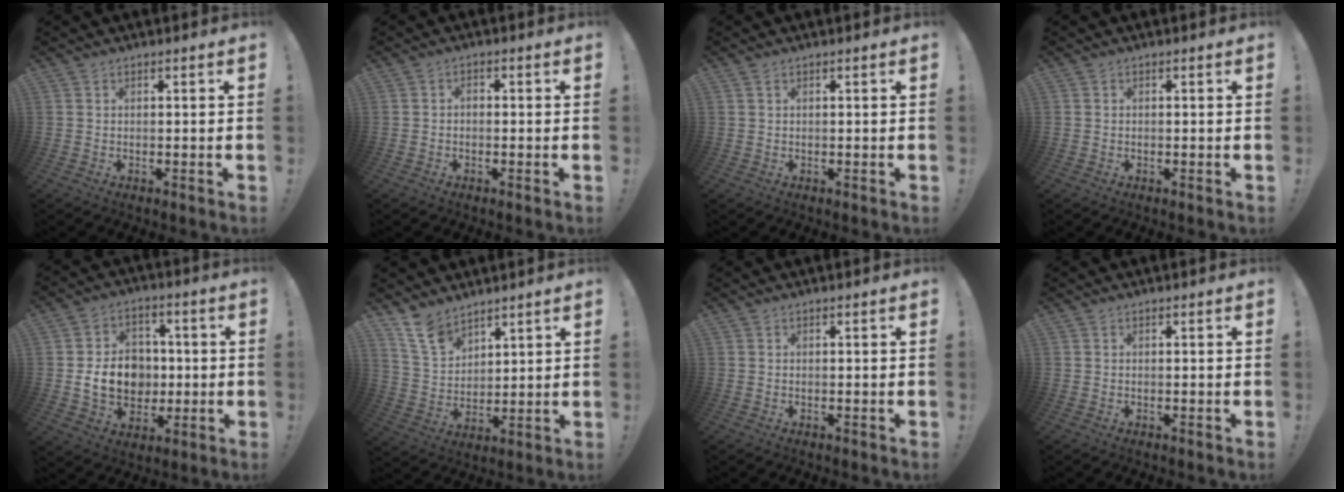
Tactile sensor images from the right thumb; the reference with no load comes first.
{"total": 1.4, "force": [-0.9, 0.7, 0.8], "torque": [-0.019, 0.007, -0.017]}
{"total": 0.6, "force": [0.4, 0.3, 0.3], "torque": [-0.007, 0.001, 0.007]}
{"total": 0.0}
{"total": 13.2, "force": [-1.0, 11.0, 7.2], "torque": [-0.127, 0.011, -0.010]}
{"total": 10.9, "force": [8.7, 5.5, 3.6], "torque": [-0.075, -0.059, 0.171]}
{"total": 0.0}
{"total": 0.0}